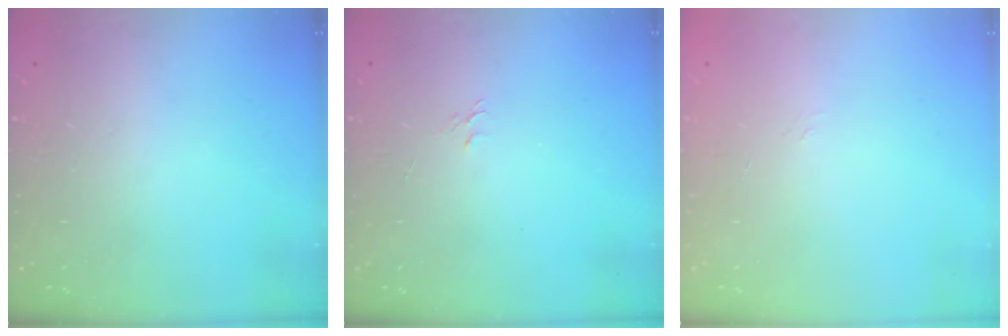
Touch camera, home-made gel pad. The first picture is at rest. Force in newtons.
{"total": 4.2, "press": 4.2, "slide": 0.2}
{"total": 2.2, "press": 2.0, "slide": 1.1}